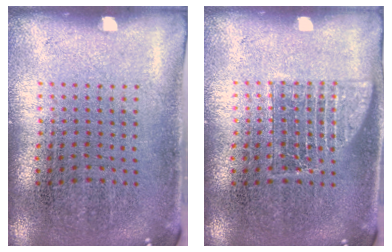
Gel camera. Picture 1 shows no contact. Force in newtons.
{"total": 1.9, "press": 1.8, "slide": 0.3}